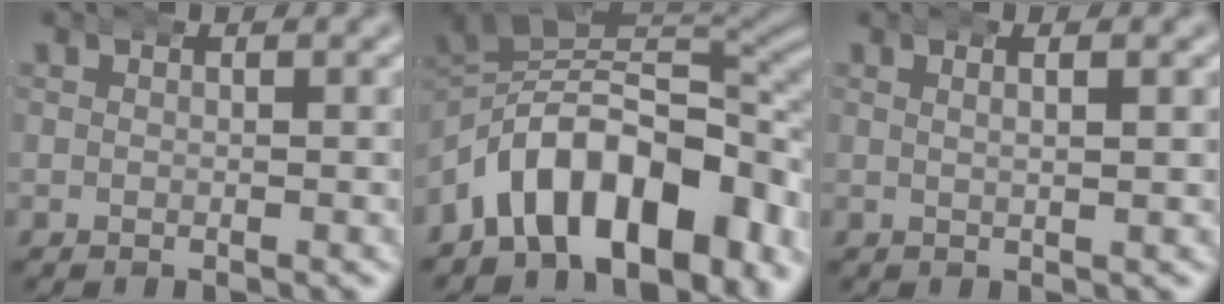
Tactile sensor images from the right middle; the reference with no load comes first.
{"total": 14.2, "force": [-4.2, 9.0, 10.2], "torque": [-0.161, -0.031, -0.053]}
{"total": 1.9, "force": [1.0, 0.3, 1.6], "torque": [-0.017, 0.009, 0.012]}